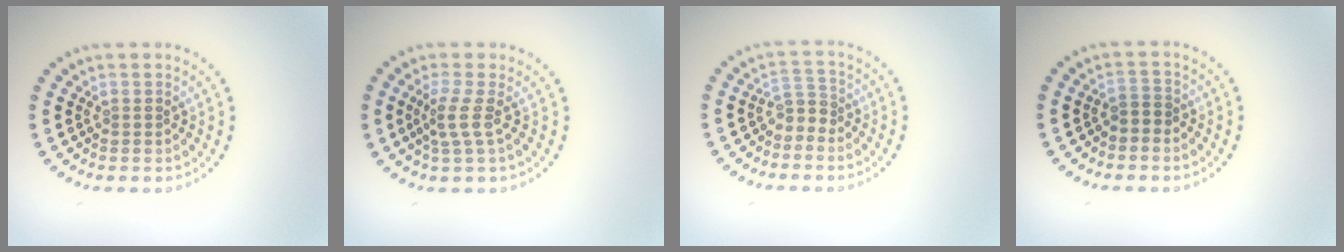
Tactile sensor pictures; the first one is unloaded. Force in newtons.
{"total": 2.2, "press": 1.5, "slide": 1.6}
{"total": 1.7, "press": 1.1, "slide": 1.3}
{"total": 1.4, "press": 1.1, "slide": 0.8}